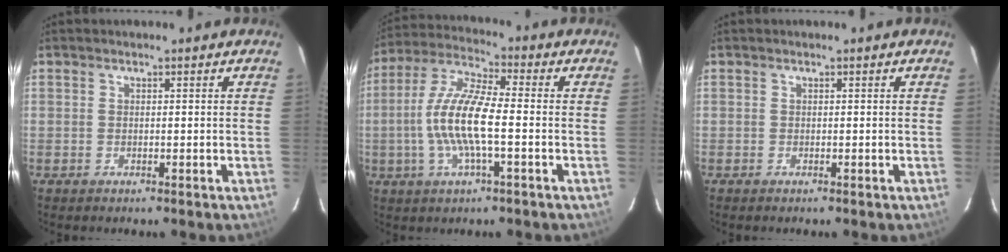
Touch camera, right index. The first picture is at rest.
{"total": 12.4, "force": [-2.1, 2.6, 11.9], "torque": [-0.248, 0.004, -0.045]}
{"total": 0.0}